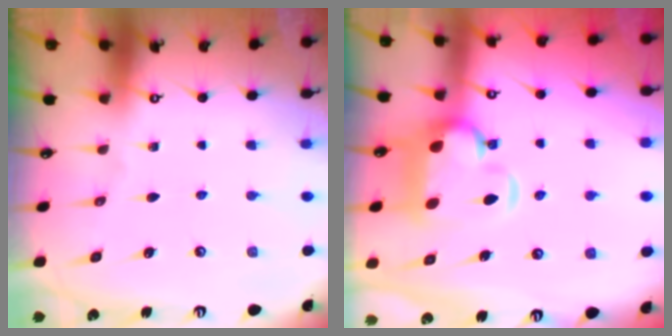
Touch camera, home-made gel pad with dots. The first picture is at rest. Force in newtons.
{"total": 6.0, "press": 5.7, "slide": 1.6}